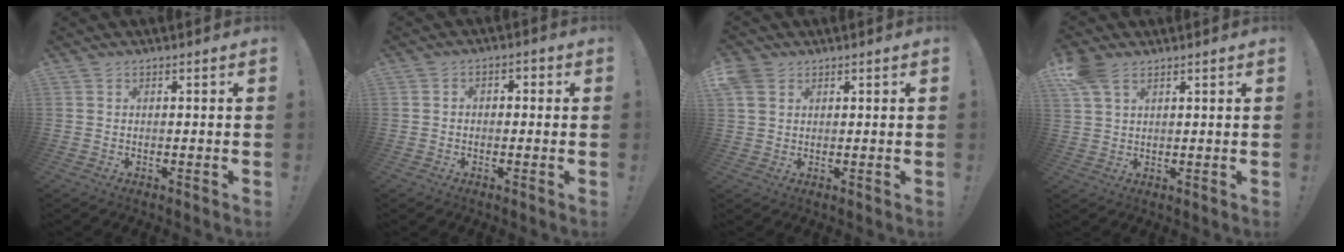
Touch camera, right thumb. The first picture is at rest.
{"total": 2.6, "force": [-1.6, 1.7, 1.2], "torque": [-0.014, 0.011, -0.033]}
{"total": 4.7, "force": [2.5, 3.5, 2.1], "torque": [-0.039, 0.000, 0.051]}
{"total": 7.5, "force": [4.0, 4.7, 4.3], "torque": [-0.088, -0.006, 0.081]}